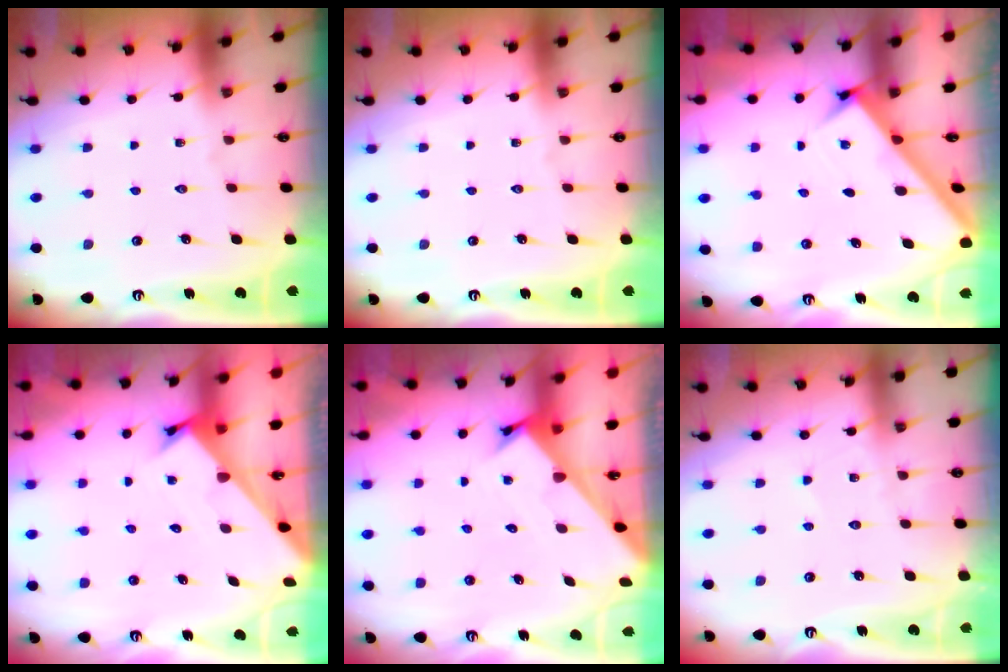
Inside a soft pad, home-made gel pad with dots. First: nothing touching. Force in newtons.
{"total": 0.0}
{"total": 2.5, "press": 2.5, "slide": 0.3}
{"total": 2.4, "press": 2.4, "slide": 0.2}
{"total": 2.4, "press": 2.4, "slide": 0.2}
{"total": 4.8, "press": 4.8, "slide": 0.4}